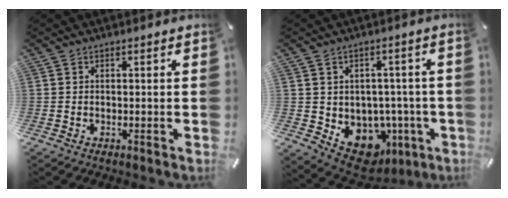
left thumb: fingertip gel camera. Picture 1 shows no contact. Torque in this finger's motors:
{"motor_torque": [0.97, 1.83, 0.45, -0.20, 0.24]}